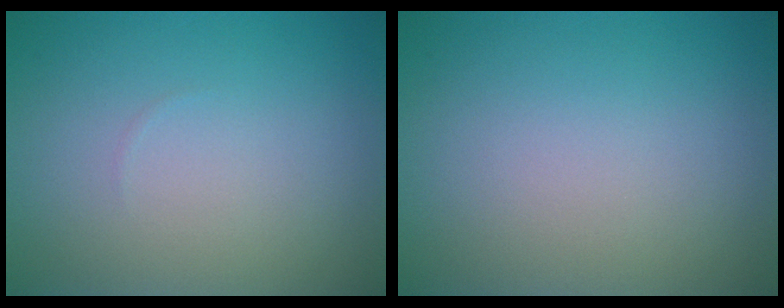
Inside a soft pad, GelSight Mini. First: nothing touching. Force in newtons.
{"total": 0.0}